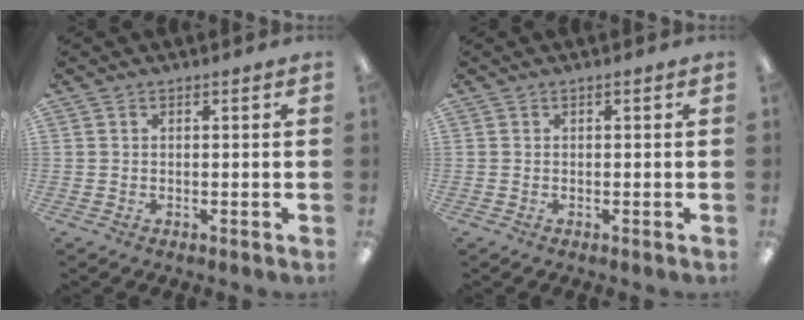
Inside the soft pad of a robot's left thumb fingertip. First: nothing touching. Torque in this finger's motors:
{"motor_torque": [0.00, 0.00, 0.05, -0.12, 0.00]}